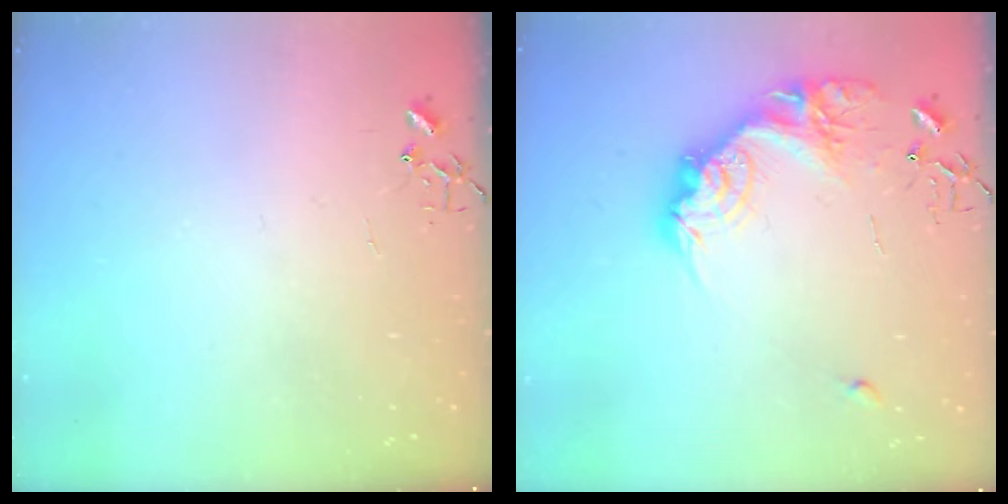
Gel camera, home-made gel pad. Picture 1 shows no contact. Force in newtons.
{"total": 19.5, "press": 19.5, "slide": 1.4}